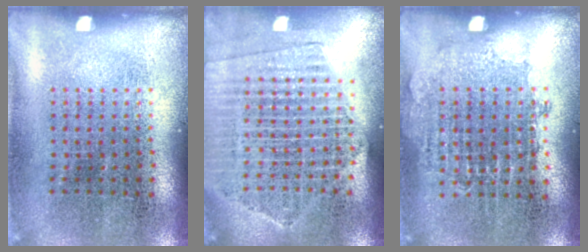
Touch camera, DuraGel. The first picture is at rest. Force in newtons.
{"total": 2.2, "press": 2.0, "slide": 1.0}
{"total": 0.8, "press": 0.8, "slide": 0.2}